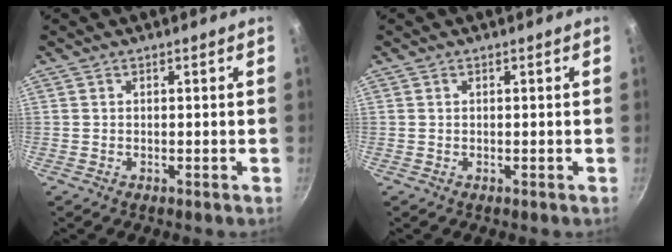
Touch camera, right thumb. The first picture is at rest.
{"total": 0.0}